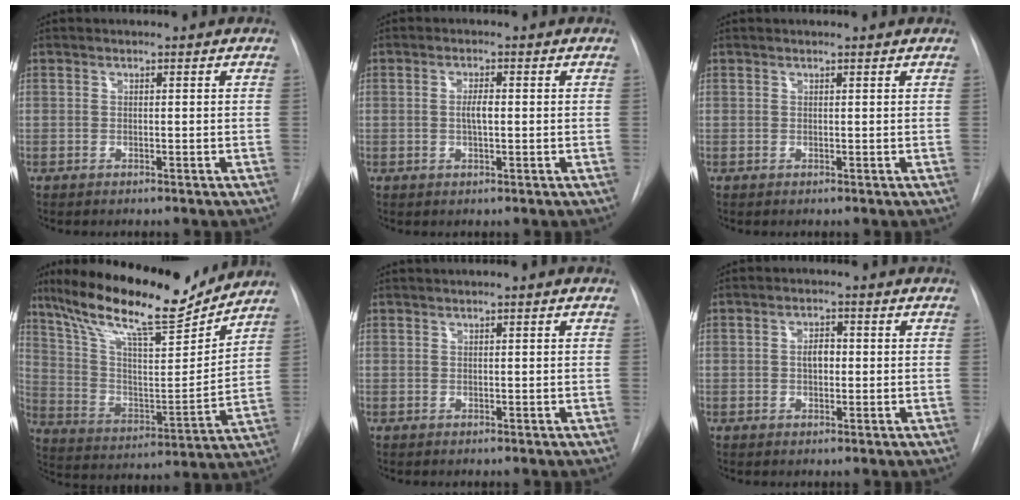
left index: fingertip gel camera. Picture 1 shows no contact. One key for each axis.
{"total": 2.3, "fx": 0.0, "fy": 0.6, "fz": 2.2, "tx": -0.042, "ty": 0.002, "tz": 0.000}
{"total": 1.1, "fx": 1.1, "fy": 0.0, "fz": 0.3, "tx": -0.010, "ty": 0.012, "tz": 0.017}
{"total": 21.6, "fx": 17.8, "fy": 3.7, "fz": 11.7, "tx": -0.211, "ty": -0.003, "tz": 0.297}
{"total": 1.3, "fx": 1.1, "fy": -0.1, "fz": 0.6, "tx": -0.008, "ty": 0.018, "tz": 0.021}
{"total": 2.6, "fx": 0.1, "fy": 1.5, "fz": 2.1, "tx": -0.035, "ty": 0.006, "tz": 0.001}